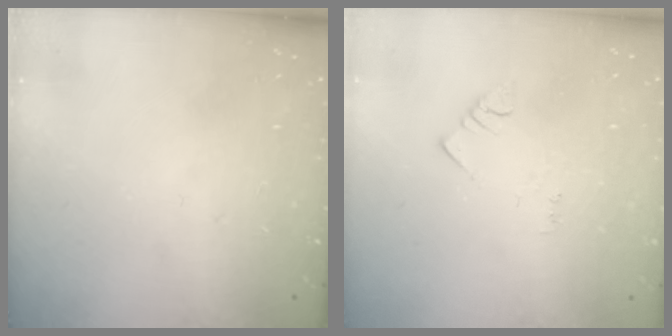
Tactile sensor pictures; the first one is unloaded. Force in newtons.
{"total": 1.5, "press": 1.5, "slide": 0.3}